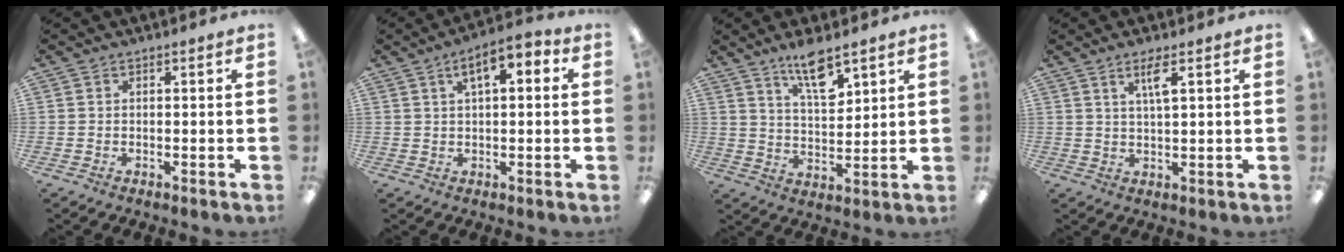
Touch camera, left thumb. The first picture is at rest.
{"total": 7.0, "force": [3.2, 2.9, 5.6], "torque": [-0.078, -0.008, 0.049]}
{"total": 9.4, "force": [7.0, 2.8, 5.7], "torque": [-0.087, -0.044, 0.118]}
{"total": 4.1, "force": [2.3, 0.6, 3.3], "torque": [-0.065, -0.002, 0.037]}